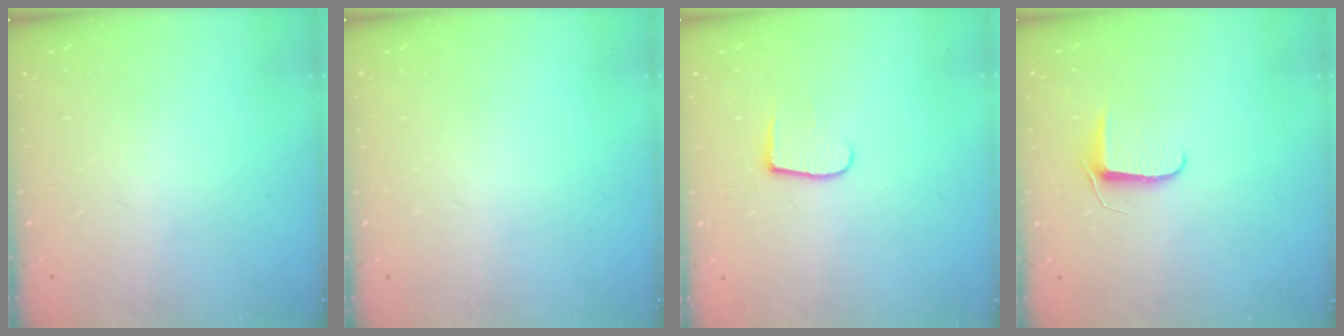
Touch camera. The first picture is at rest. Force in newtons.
{"total": 0.0}
{"total": 6.6, "press": 6.6, "slide": 0.6}
{"total": 6.4, "press": 6.3, "slide": 0.8}